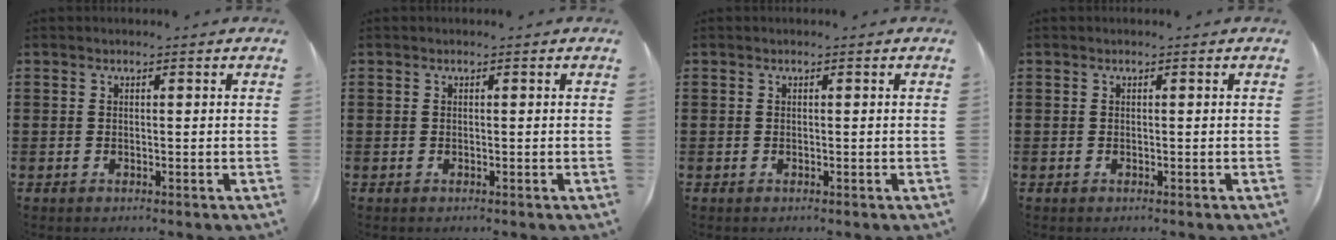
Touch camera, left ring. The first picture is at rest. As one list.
[{"total": 0.0}, {"total": 0.0}, {"total": 0.0}]